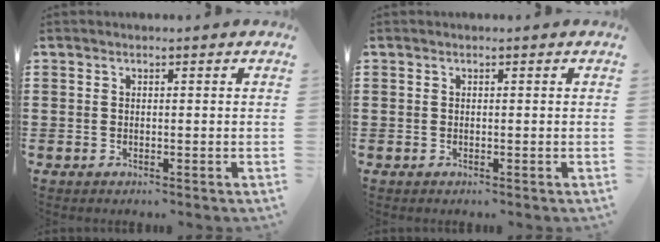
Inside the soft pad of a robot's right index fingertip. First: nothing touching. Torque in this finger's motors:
{"motor_torque": [0.00, 0.00, 0.00, -0.01]}